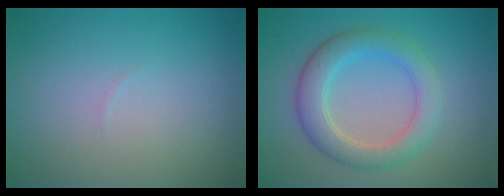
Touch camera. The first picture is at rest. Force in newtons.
{"total": 4.4, "press": 4.4, "slide": 0.1}